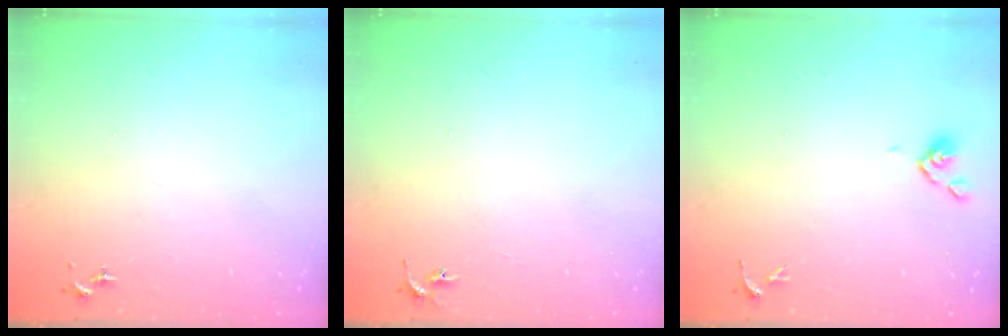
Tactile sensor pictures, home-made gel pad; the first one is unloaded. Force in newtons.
{"total": 2.9, "press": 2.9, "slide": 0.3}
{"total": 4.4, "press": 4.4, "slide": 0.7}